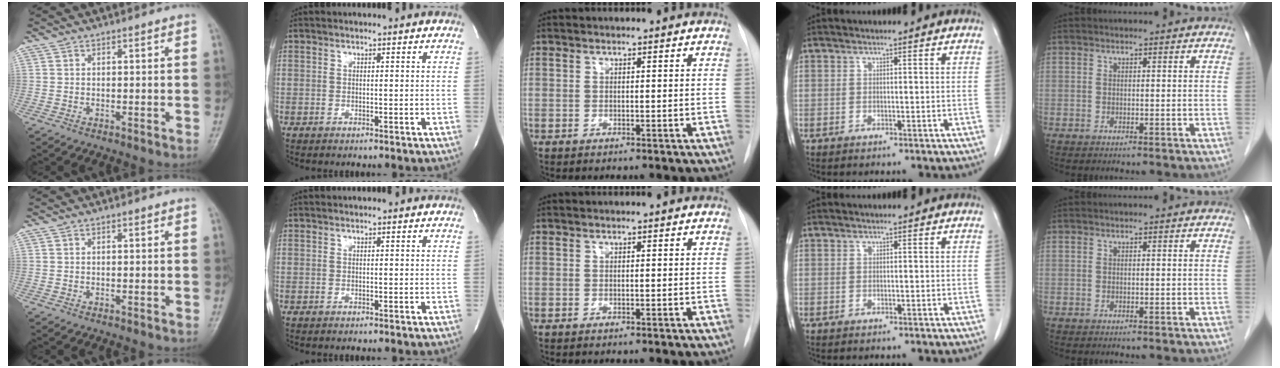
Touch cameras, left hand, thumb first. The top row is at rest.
{}